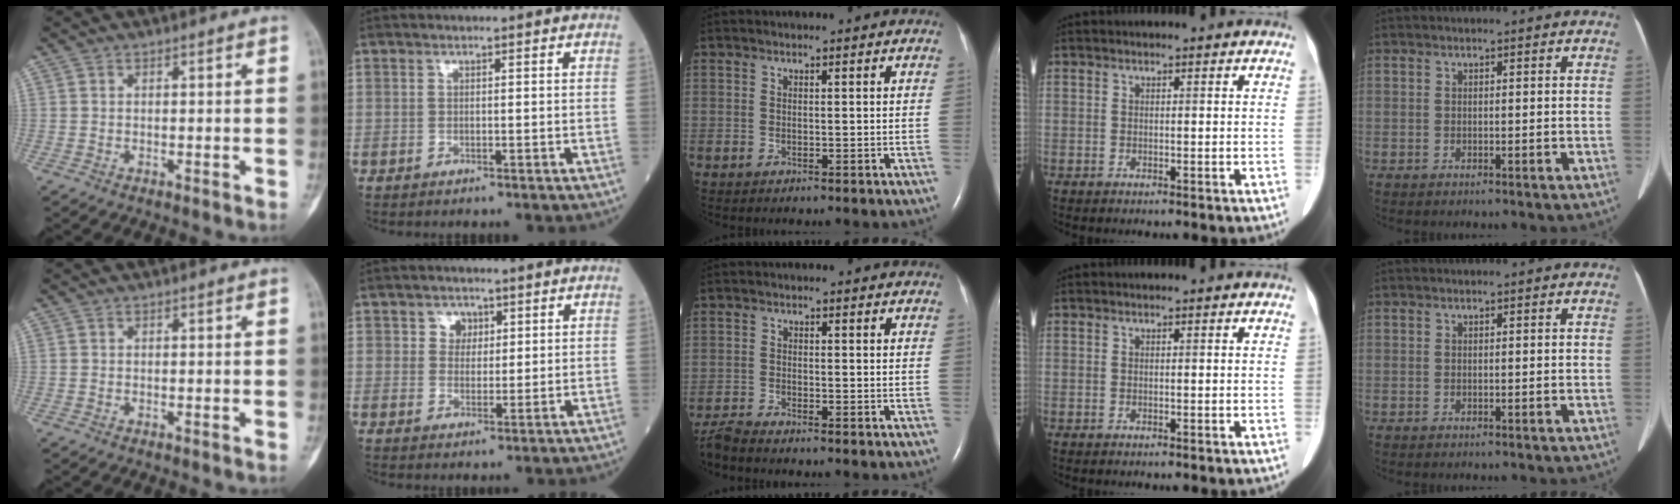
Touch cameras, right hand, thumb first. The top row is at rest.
{"index": {"total": 2.9, "force": [1.3, 2.4, 0.9], "torque": [-0.009, 0.003, 0.020]}, "middle": {"total": 3.4, "force": [-3.3, -0.2, 1.0], "torque": [-0.022, -0.015, -0.061]}}